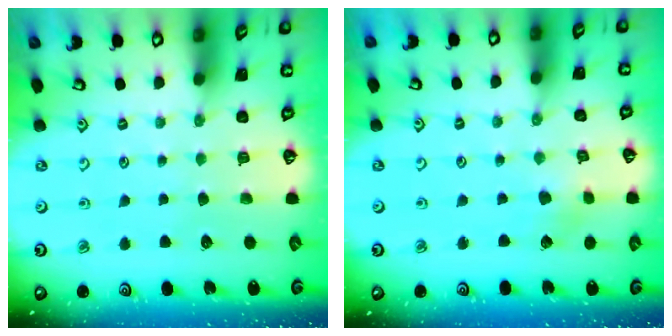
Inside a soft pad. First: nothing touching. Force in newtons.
{"total": 2.8, "press": 2.8, "slide": 0.5}